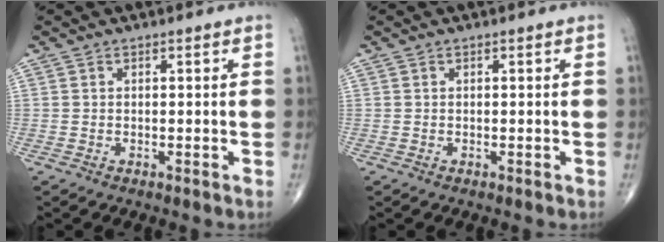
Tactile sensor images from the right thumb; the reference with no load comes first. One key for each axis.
{"total": 0.0}